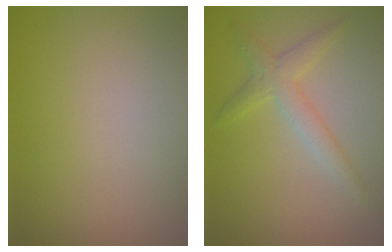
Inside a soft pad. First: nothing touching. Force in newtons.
{"total": 2.4, "press": 2.4, "slide": 0.0}